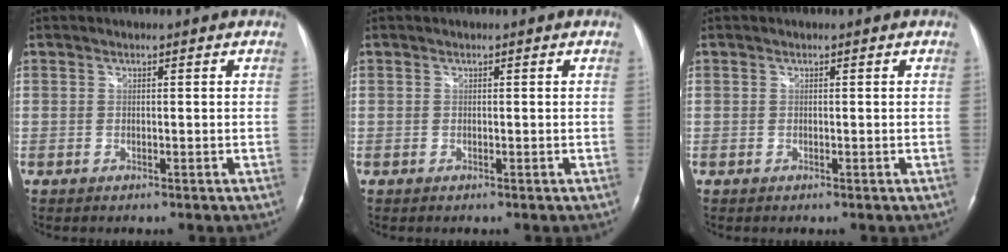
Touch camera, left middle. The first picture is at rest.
{"total": 0.0}
{"total": 0.0}